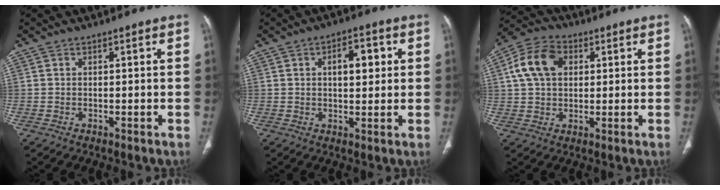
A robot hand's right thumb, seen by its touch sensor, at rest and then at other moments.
{"total": 9.1, "force": [2.2, 4.9, 7.4], "torque": [-0.072, 0.010, 0.028]}
{"total": 10.7, "force": [2.8, 7.6, 7.1], "torque": [-0.124, 0.015, 0.045]}